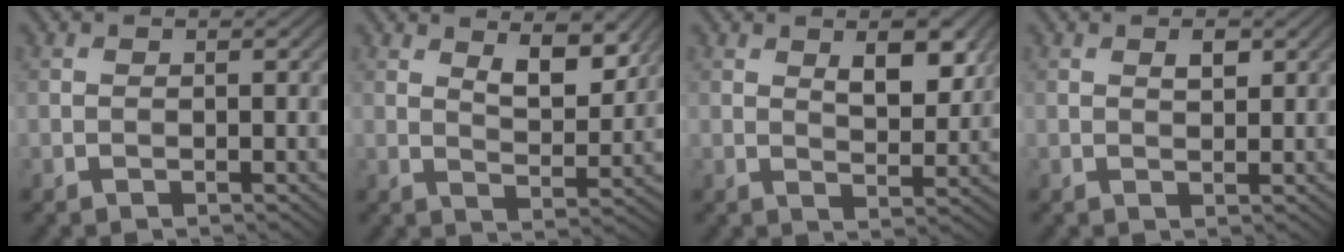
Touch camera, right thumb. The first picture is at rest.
{"total": 6.3, "force": [3.9, 2.5, 4.2], "torque": [-0.072, -0.014, 0.068]}
{"total": 5.5, "force": [2.5, 2.5, 4.2], "torque": [-0.066, -0.006, 0.041]}
{"total": 1.7, "force": [0.8, 0.8, 1.3], "torque": [-0.022, -0.003, 0.015]}